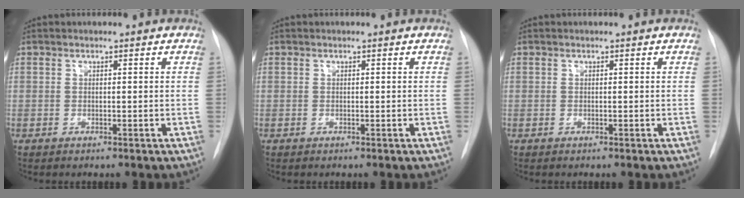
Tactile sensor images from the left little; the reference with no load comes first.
{"total": 0.0}
{"total": 0.0}